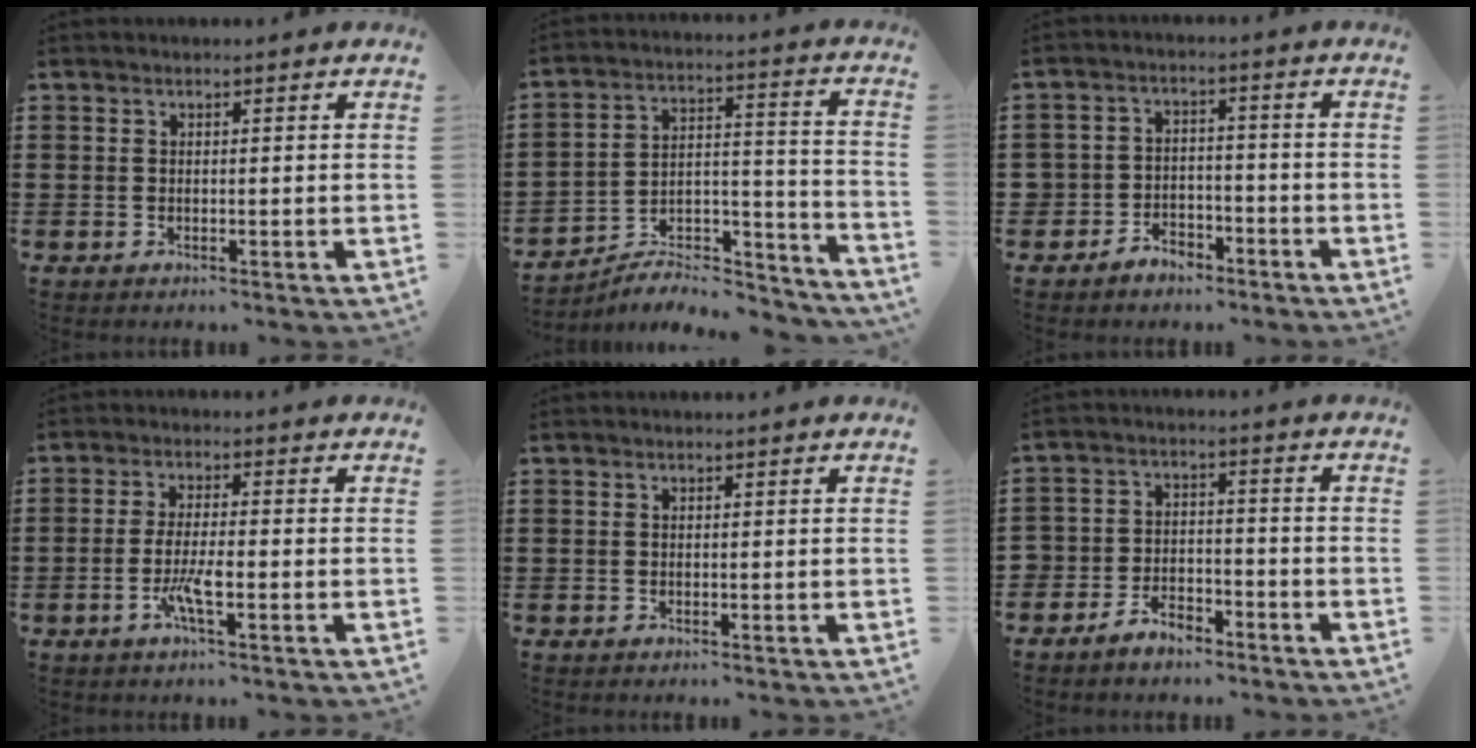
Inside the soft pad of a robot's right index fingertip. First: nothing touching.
{"total": 5.2, "force": [-4.7, 1.7, 1.3], "torque": [-0.020, 0.002, -0.093]}
{"total": 3.6, "force": [-3.0, 1.9, 0.1], "torque": [-0.013, 0.008, -0.062]}
{"total": 4.6, "force": [-1.8, 0.6, 4.1], "torque": [-0.090, -0.008, -0.038]}
{"total": 0.0}
{"total": 4.6, "force": [-4.1, 1.8, 0.8], "torque": [-0.016, 0.016, -0.082]}